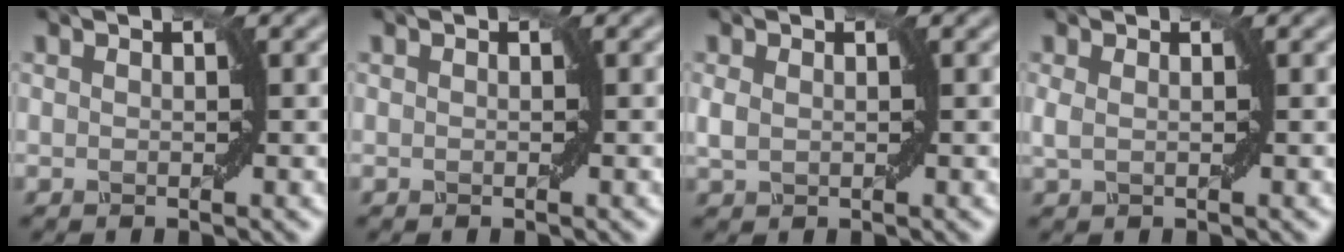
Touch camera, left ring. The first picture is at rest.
{"total": 0.0}
{"total": 0.8, "force": [0.1, 0.6, 0.5], "torque": [-0.014, 0.000, 0.007]}
{"total": 0.8, "force": [0.2, 0.3, 0.7], "torque": [-0.014, -0.001, 0.005]}